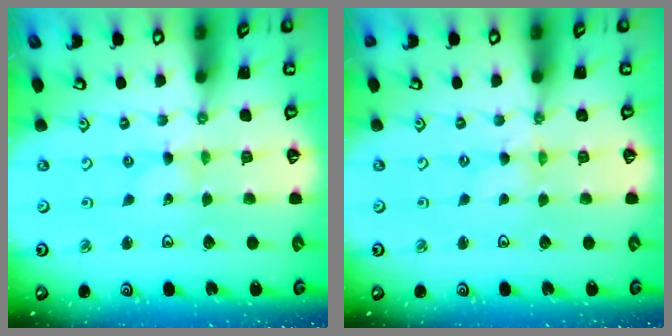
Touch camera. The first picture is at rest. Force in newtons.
{"total": 0.0}